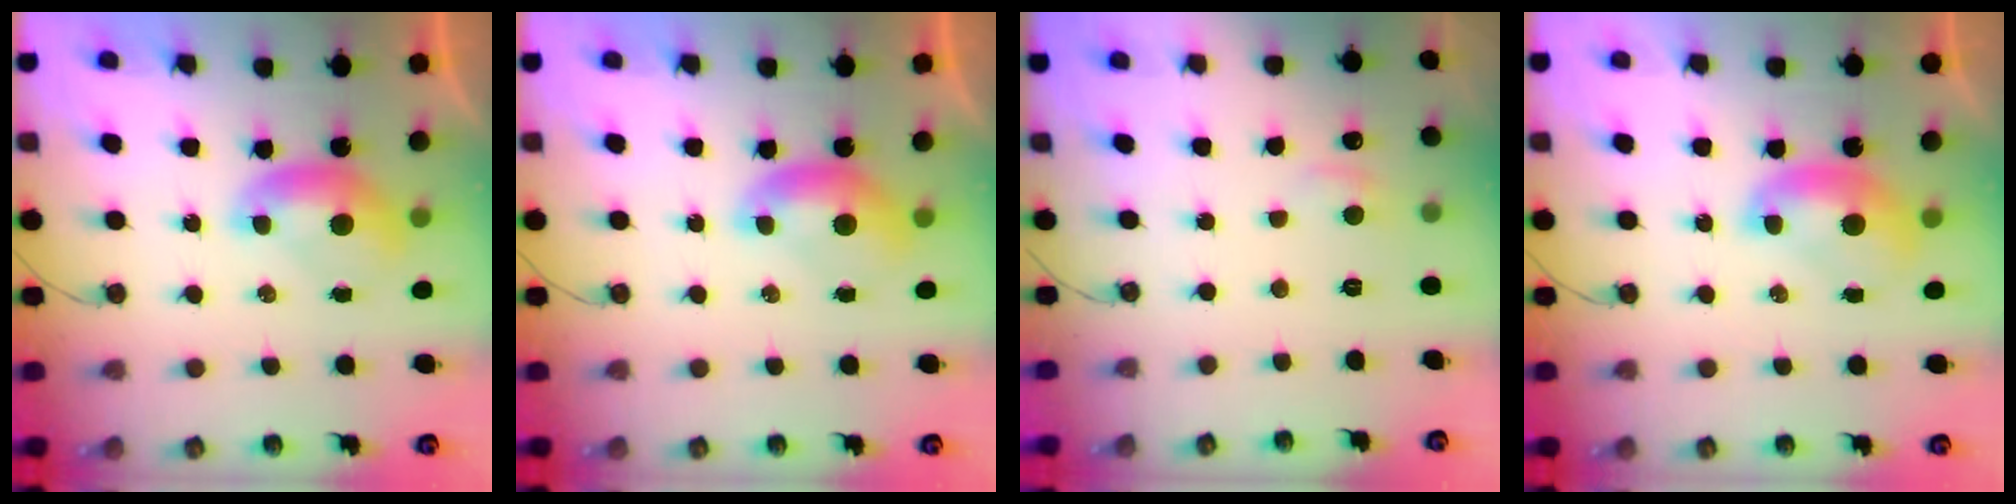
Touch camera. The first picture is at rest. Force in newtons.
{"total": 0.0}
{"total": 0.9, "press": 0.3, "slide": 0.8}
{"total": 1.6, "press": 1.6, "slide": 0.2}